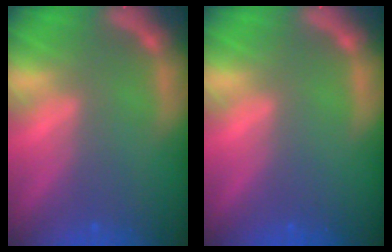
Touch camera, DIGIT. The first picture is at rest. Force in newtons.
{"total": 0.0}